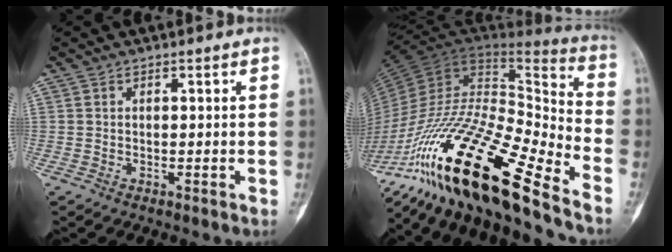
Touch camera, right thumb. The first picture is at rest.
{"total": 31.4, "force": [-21.6, 6.0, 21.9], "torque": [-0.420, 0.038, -0.387]}